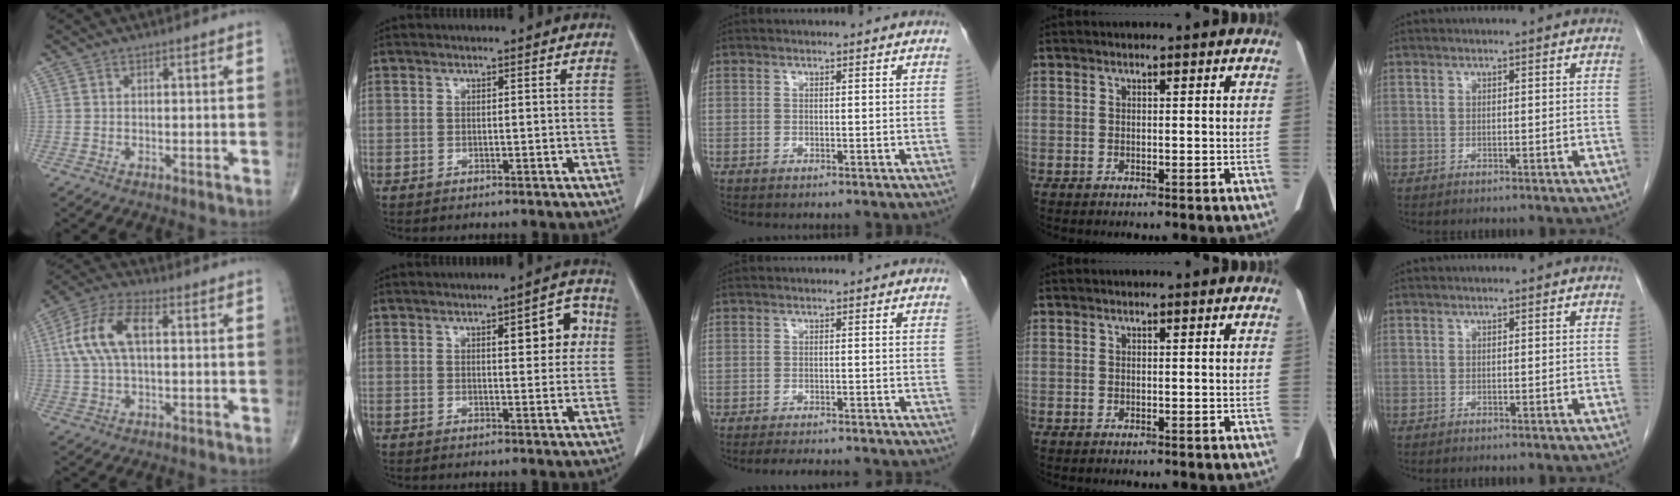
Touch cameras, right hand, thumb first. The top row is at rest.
{"thumb": {"total": 11.5, "force": [1.9, 5.6, 9.9], "torque": [-0.211, 0.028, 0.032]}, "index": {"total": 6.6, "force": [1.9, 2.2, 5.9], "torque": [-0.069, 0.014, 0.022]}, "middle": {"total": 9.8, "force": [-8.8, 1.5, 4.0], "torque": [-0.051, -0.010, -0.110]}}